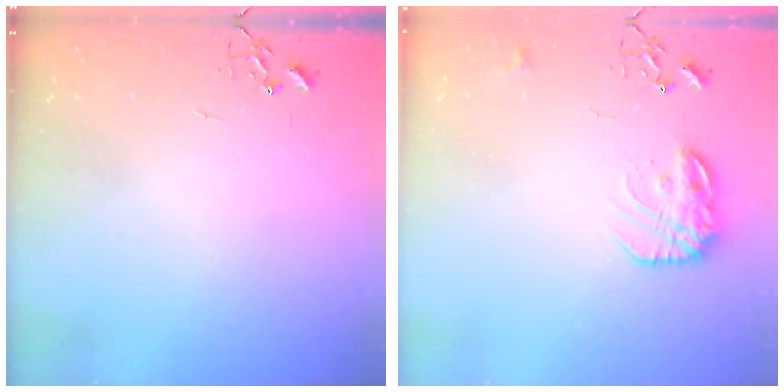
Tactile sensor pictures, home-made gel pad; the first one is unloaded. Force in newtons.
{"total": 14.8, "press": 14.8, "slide": 0.8}